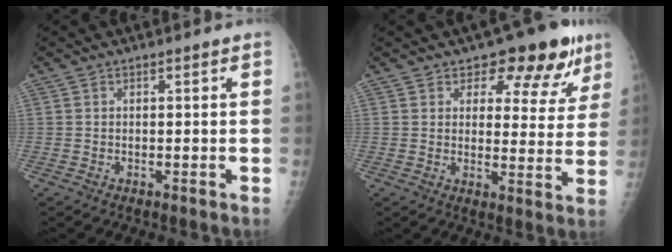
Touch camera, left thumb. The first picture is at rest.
{"total": 11.6, "force": [7.8, 6.1, 6.1], "torque": [-0.025, -0.039, 0.095]}